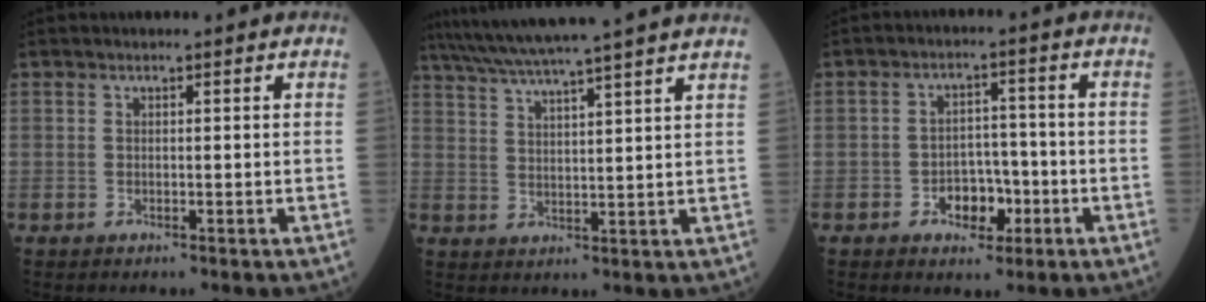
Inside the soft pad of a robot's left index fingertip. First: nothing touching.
{"total": 16.9, "force": [14.6, -1.8, 8.3], "torque": [-0.149, 0.007, 0.205]}
{"total": 5.2, "force": [-2.3, 3.3, 3.4], "torque": [-0.047, 0.013, -0.035]}